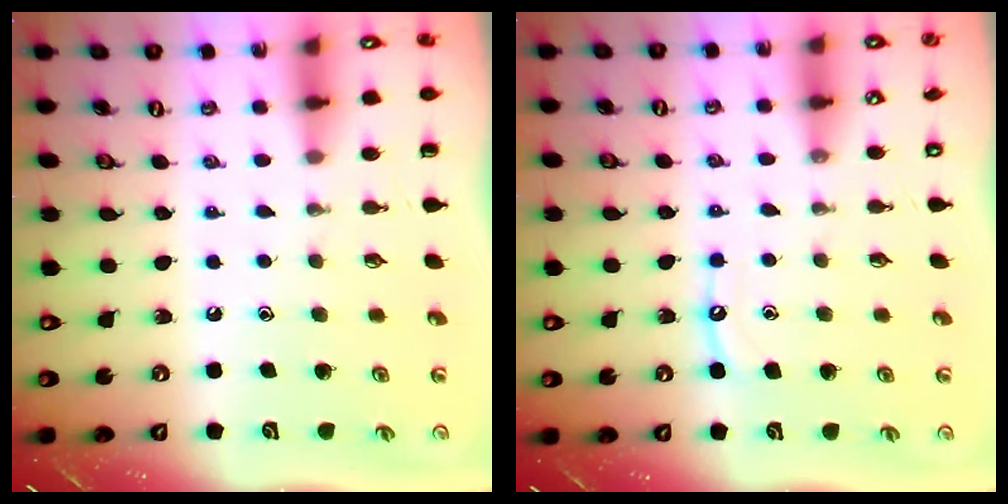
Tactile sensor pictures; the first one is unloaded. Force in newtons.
{"total": 6.6, "press": 6.6, "slide": 0.7}